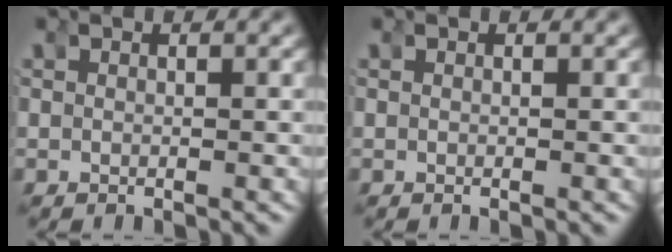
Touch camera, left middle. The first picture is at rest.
{"total": 0.0}